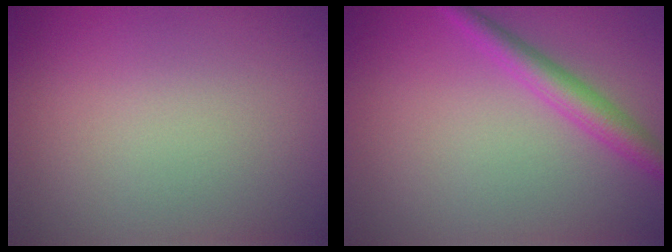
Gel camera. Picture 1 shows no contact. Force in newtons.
{"total": 2.9, "press": 2.9, "slide": 0.1}